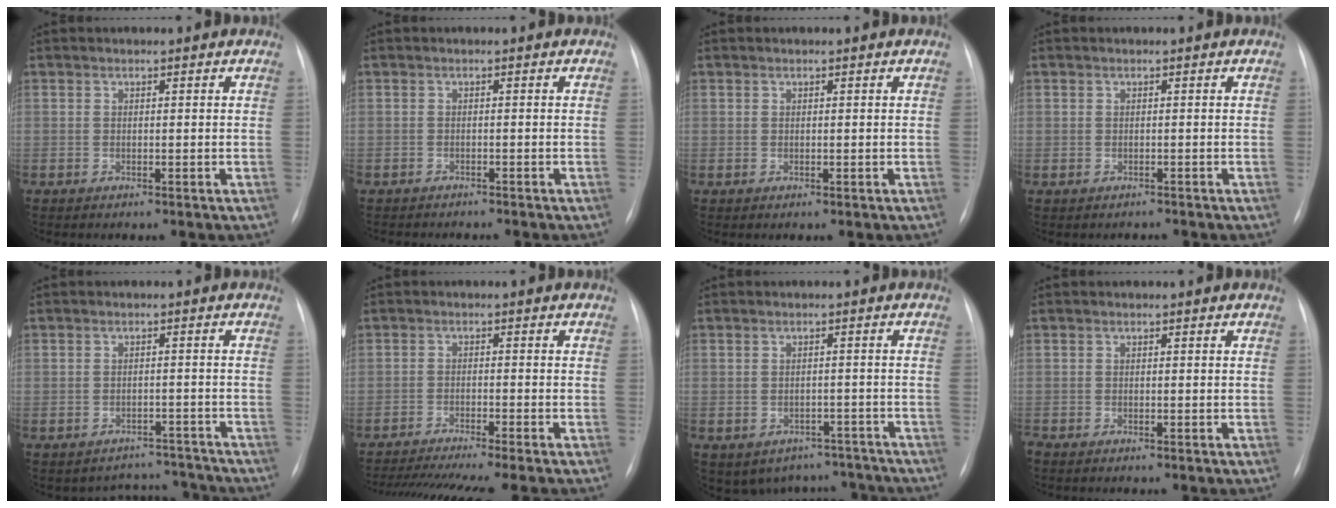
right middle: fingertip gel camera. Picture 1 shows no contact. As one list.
[{"total": 3.4, "force": [-3.1, 0.7, 1.0], "torque": [-0.013, -0.006, -0.041]}, {"total": 0.0}, {"total": 0.8, "force": [-0.6, 0.4, -0.2], "torque": [-0.009, -0.001, -0.010]}, {"total": 5.2, "force": [-4.7, 1.5, -1.6], "torque": [0.024, 0.030, -0.055]}, {"total": 12.1, "force": [-10.4, -0.9, 6.1], "torque": [-0.086, -0.022, -0.160]}, {"total": 9.3, "force": [-7.6, 5.2, 1.2], "torque": [-0.012, 0.019, -0.081]}, {"total": 1.0, "force": [-0.9, 0.1, 0.4], "torque": [-0.006, -0.002, -0.013]}]